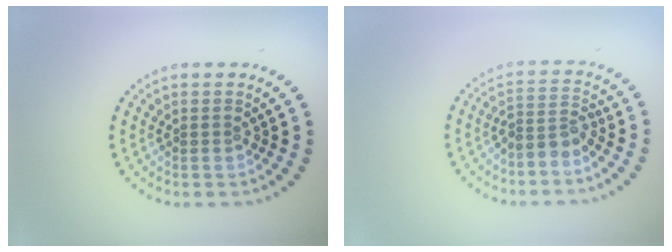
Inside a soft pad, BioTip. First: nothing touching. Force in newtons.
{"total": 2.3, "press": 1.8, "slide": 1.4}